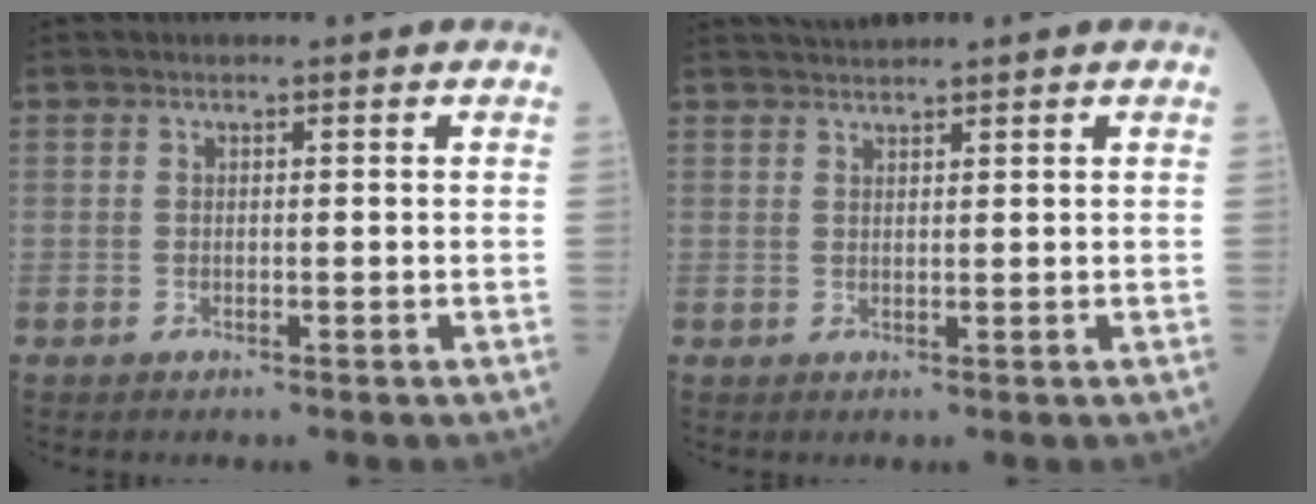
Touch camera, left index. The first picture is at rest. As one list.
[{"total": 1.8, "force": [1.8, -0.4, 0.2], "torque": [-0.006, 0.014, 0.040]}]